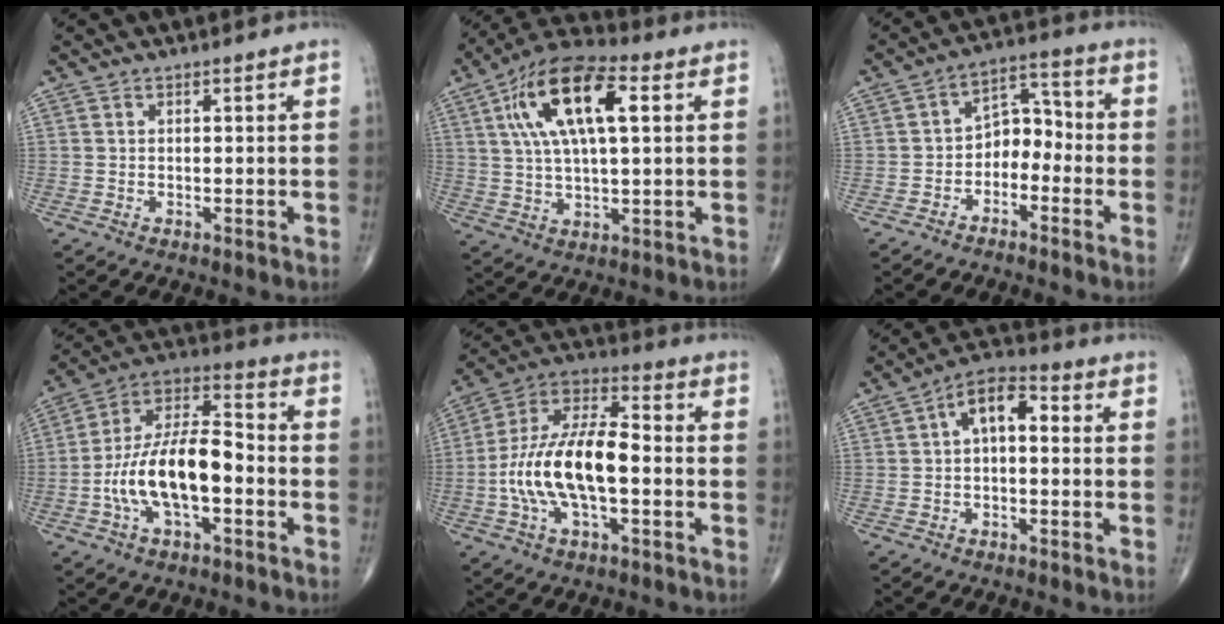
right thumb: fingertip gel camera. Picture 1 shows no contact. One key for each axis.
{"total": 16.5, "fx": 4.8, "fy": 6.7, "fz": 14.3, "tx": -0.260, "ty": 0.017, "tz": 0.078}
{"total": 7.1, "fx": -2.9, "fy": 4.9, "fz": 4.2, "tx": -0.040, "ty": 0.049, "tz": -0.061}
{"total": 17.1, "fx": -4.0, "fy": 7.9, "fz": 14.7, "tx": -0.267, "ty": 0.047, "tz": -0.076}
{"total": 17.6, "fx": -2.8, "fy": 7.9, "fz": 15.4, "tx": -0.298, "ty": 0.041, "tz": -0.055}
{"total": 7.5, "fx": 0.6, "fy": 4.2, "fz": 6.3, "tx": -0.089, "ty": 0.031, "tz": -0.004}